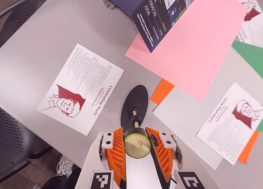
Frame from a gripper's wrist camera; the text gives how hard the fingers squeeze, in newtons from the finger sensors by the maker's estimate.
{"total": 12.5, "left": 12.8, "right": 12.2}